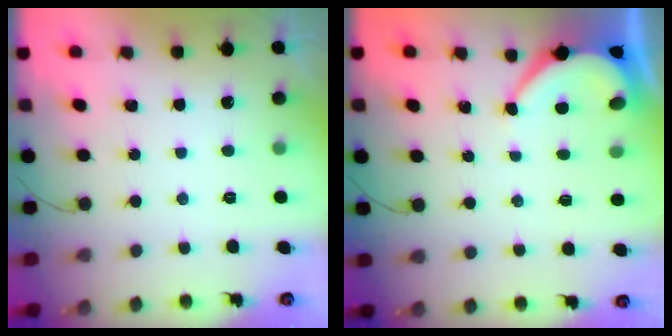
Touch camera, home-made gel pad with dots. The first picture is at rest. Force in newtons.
{"total": 4.5, "press": 4.5, "slide": 0.5}